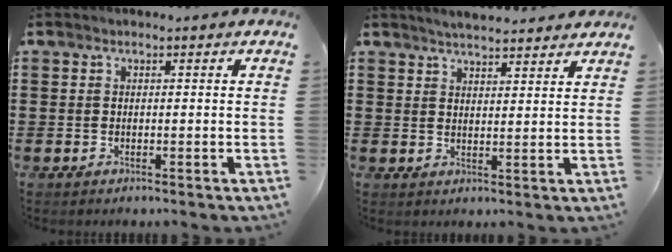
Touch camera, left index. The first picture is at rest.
{"total": 3.3, "force": [3.2, 0.3, 0.5], "torque": [-0.018, -0.007, 0.059]}